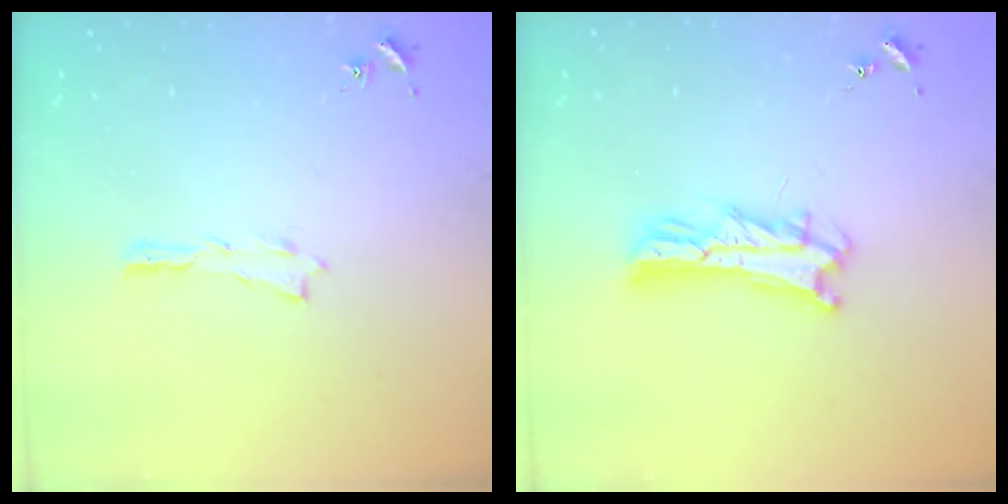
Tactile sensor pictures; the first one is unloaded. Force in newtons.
{"total": 5.2, "press": 5.2, "slide": 0.5}